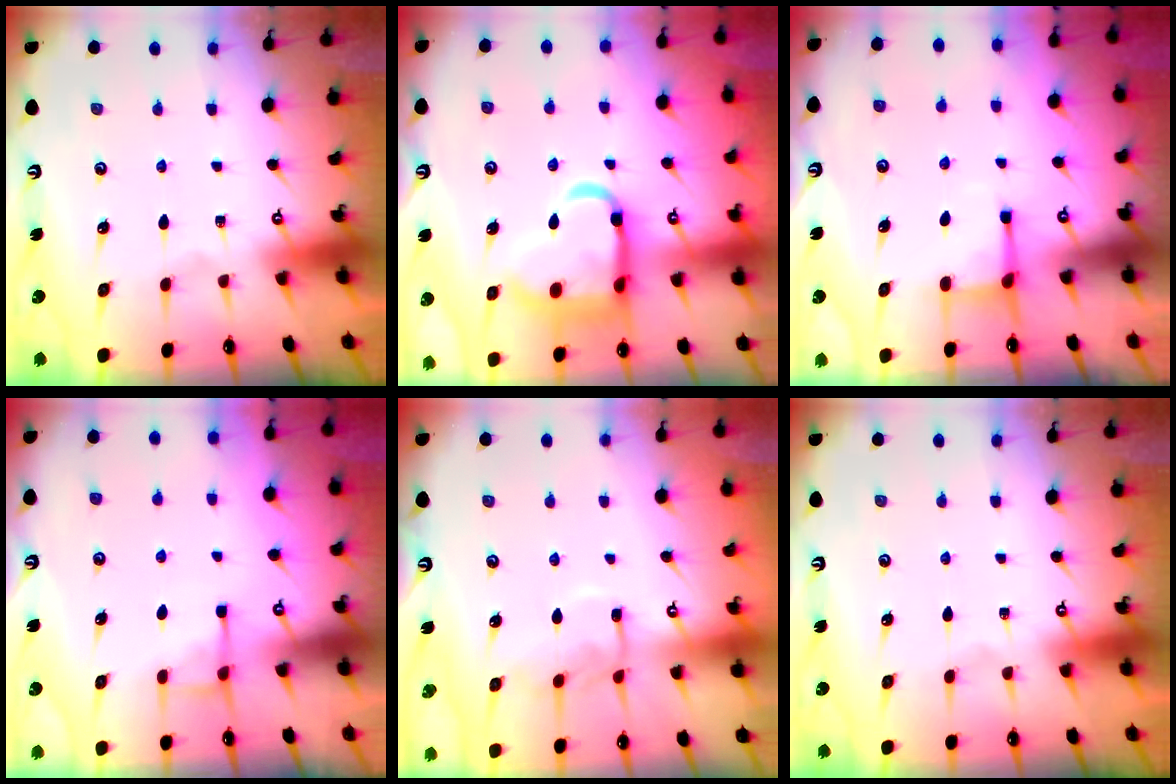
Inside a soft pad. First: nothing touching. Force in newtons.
{"total": 17.3, "press": 17.2, "slide": 1.8}
{"total": 2.2, "press": 2.1, "slide": 0.7}
{"total": 4.1, "press": 4.1, "slide": 0.7}
{"total": 8.9, "press": 8.9, "slide": 0.7}
{"total": 0.0}